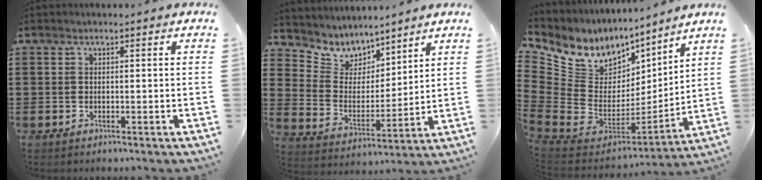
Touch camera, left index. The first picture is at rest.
{"total": 6.2, "force": [5.4, 3.2, 0.0], "torque": [-0.045, -0.044, 0.097]}
{"total": 8.5, "force": [5.5, 6.1, 2.3], "torque": [-0.103, -0.053, 0.100]}